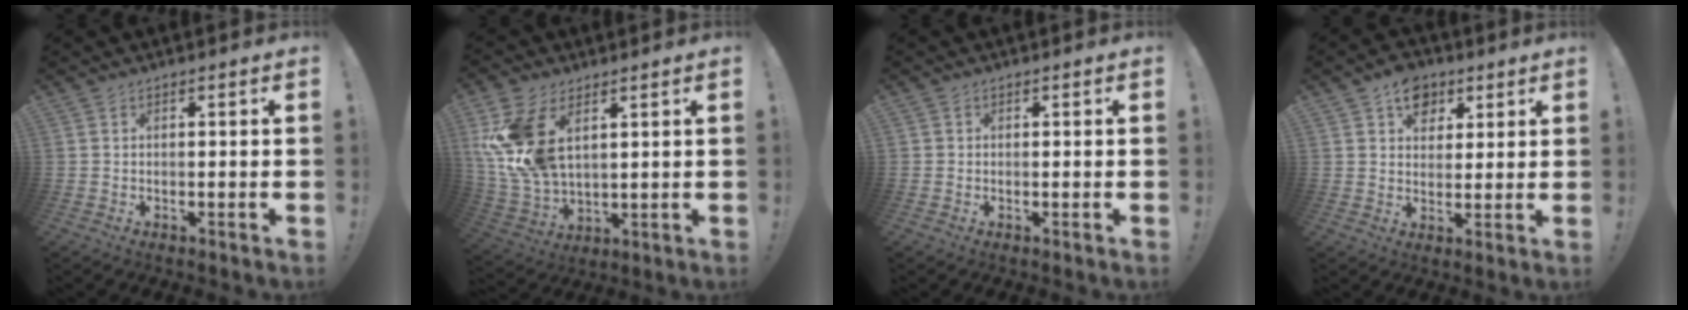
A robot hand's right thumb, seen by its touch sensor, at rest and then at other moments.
{"total": 15.9, "force": [5.6, 10.0, 11.1], "torque": [-0.221, -0.029, 0.109]}
{"total": 0.7, "force": [0.0, 0.6, 0.2], "torque": [-0.005, 0.004, 0.002]}
{"total": 9.2, "force": [4.8, 7.2, 3.2], "torque": [-0.033, -0.025, 0.092]}